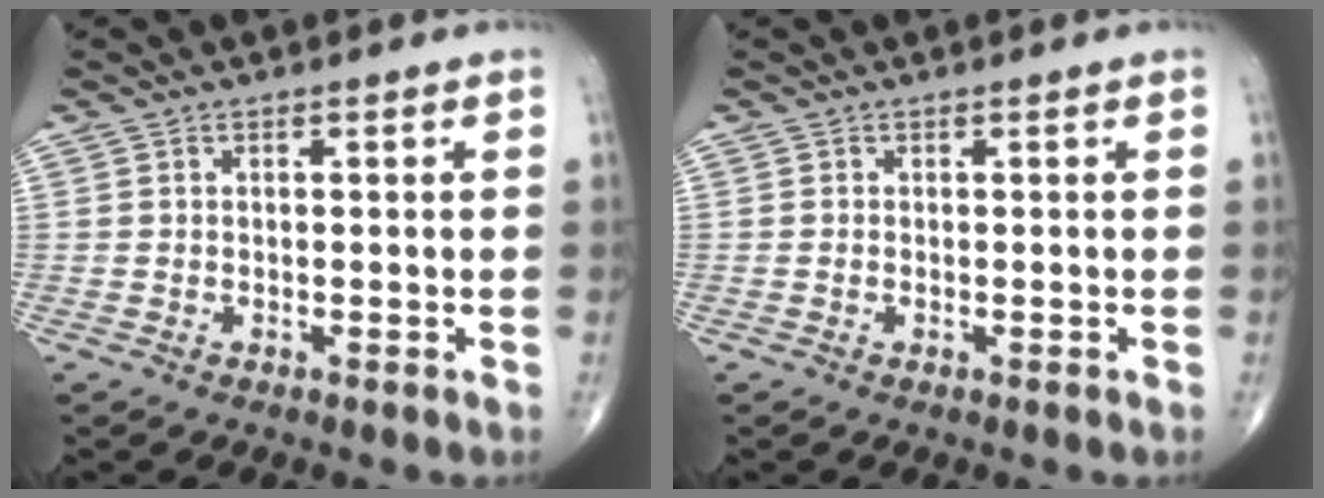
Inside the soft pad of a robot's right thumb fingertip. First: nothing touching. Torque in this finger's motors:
{"motor_torque": [-0.23, -0.01, -0.55, -0.10, -0.13]}